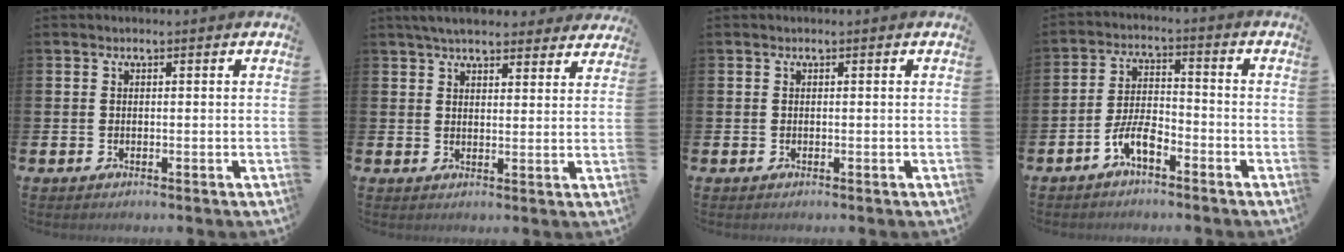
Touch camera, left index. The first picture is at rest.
{"total": 5.2, "force": [4.9, 1.2, 1.5], "torque": [-0.038, -0.016, 0.089]}
{"total": 0.0}
{"total": 5.2, "force": [-3.3, 1.8, 3.6], "torque": [-0.072, 0.011, -0.065]}